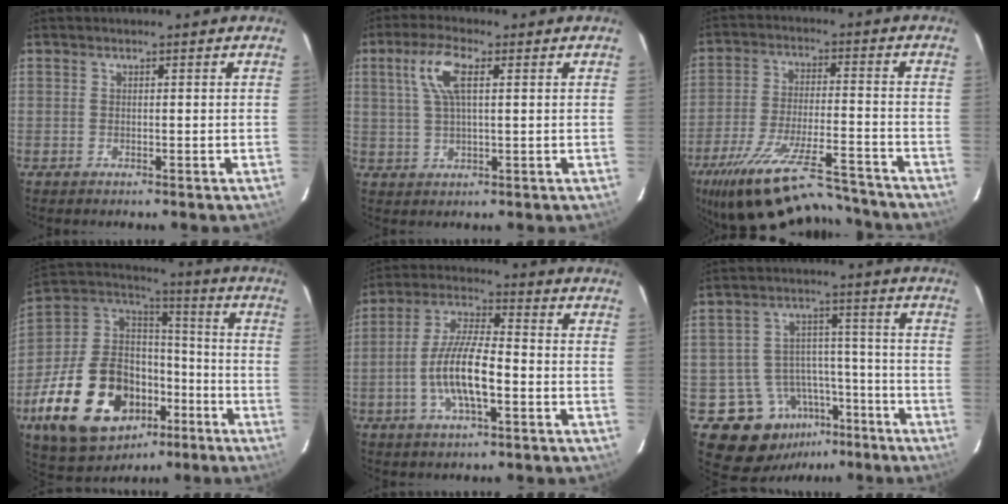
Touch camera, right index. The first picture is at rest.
{"total": 6.9, "force": [2.4, 2.1, 6.1], "torque": [-0.125, 0.012, 0.047]}
{"total": 23.7, "force": [-19.6, 5.8, 11.9], "torque": [-0.232, -0.038, -0.301]}
{"total": 26.7, "force": [-11.8, 16.9, 17.0], "torque": [-0.370, 0.011, -0.180]}
{"total": 10.9, "force": [-3.2, 2.8, 10.0], "torque": [-0.203, 0.004, -0.060]}
{"total": 12.4, "force": [-7.4, 9.4, 3.3], "torque": [-0.072, 0.043, -0.090]}